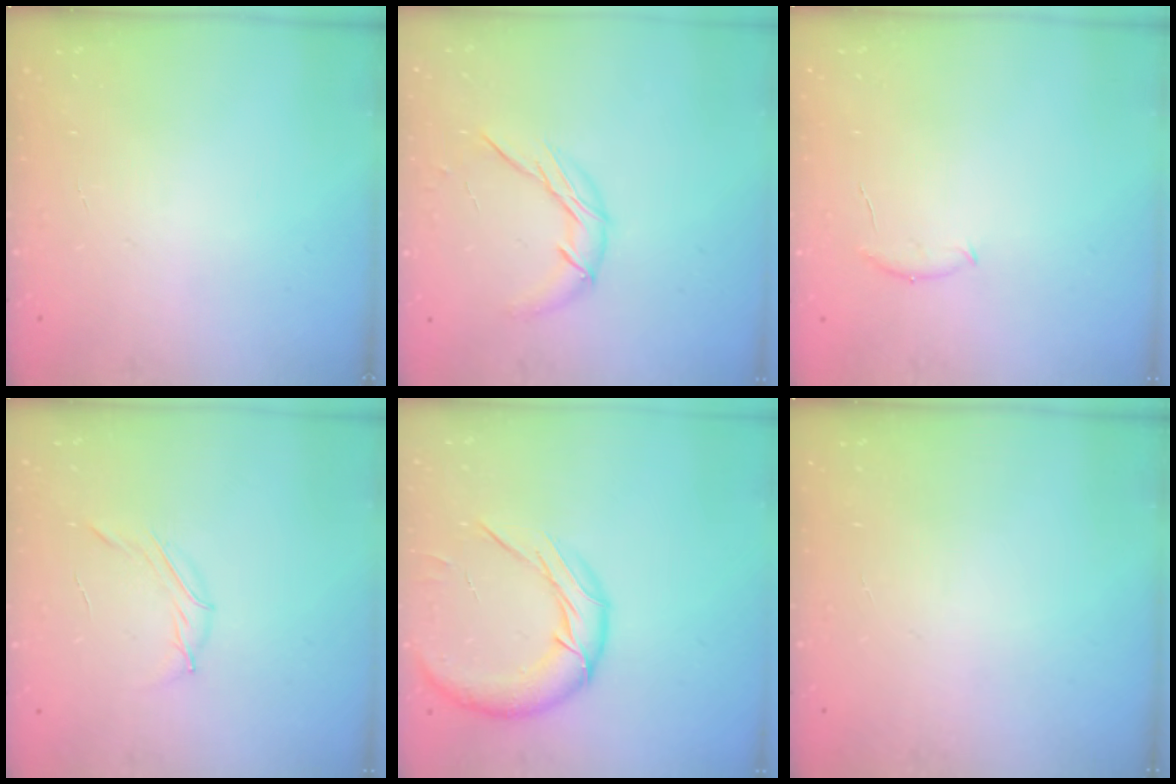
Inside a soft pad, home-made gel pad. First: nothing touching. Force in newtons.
{"total": 8.7, "press": 8.7, "slide": 0.3}
{"total": 6.1, "press": 6.0, "slide": 1.1}
{"total": 4.0, "press": 3.8, "slide": 1.0}
{"total": 15.6, "press": 15.4, "slide": 2.7}
{"total": 0.0}